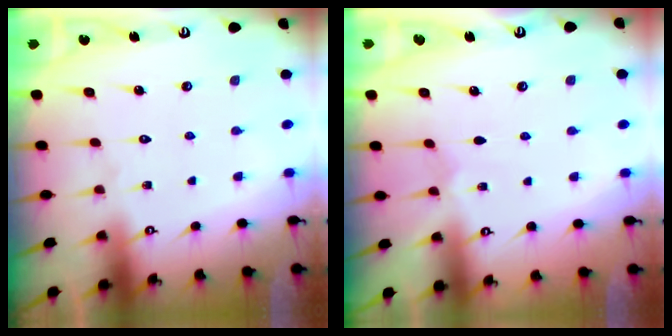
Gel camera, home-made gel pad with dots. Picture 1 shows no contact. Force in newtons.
{"total": 0.6, "press": 0.6, "slide": 0.2}